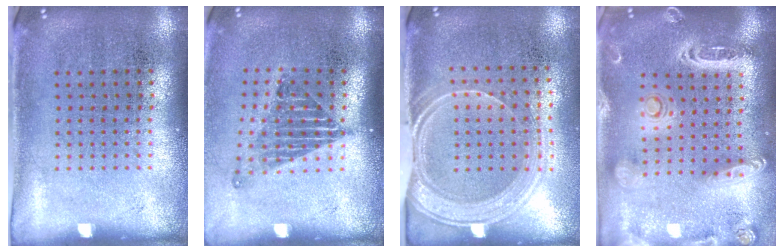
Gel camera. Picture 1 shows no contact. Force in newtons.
{"total": 1.4, "press": 1.1, "slide": 0.9}
{"total": 1.7, "press": 1.4, "slide": 1.0}
{"total": 2.6, "press": 2.3, "slide": 1.2}